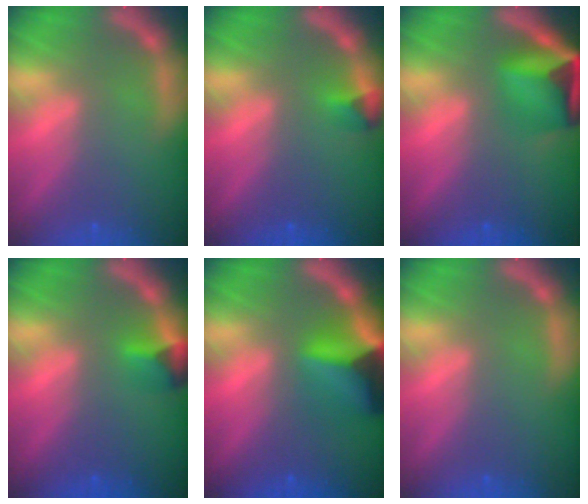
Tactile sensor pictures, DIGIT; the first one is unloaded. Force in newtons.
{"total": 1.4}
{"total": 7.4}
{"total": 2.4}
{"total": 7.9}
{"total": 0.0}